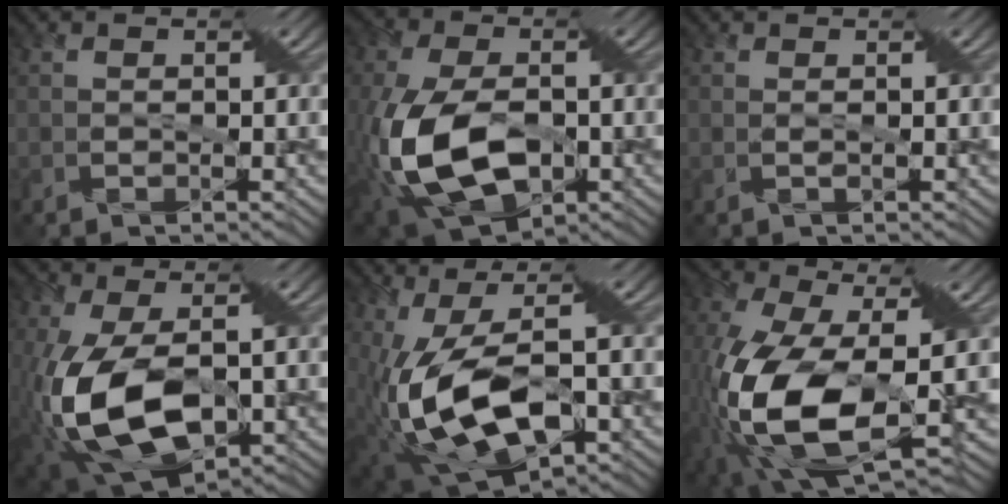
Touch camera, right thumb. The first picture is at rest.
{"total": 16.4, "force": [-4.0, 9.6, 12.7], "torque": [-0.306, -0.050, -0.061]}
{"total": 0.6, "force": [0.1, -0.3, 0.5], "torque": [-0.022, -0.004, 0.005]}
{"total": 14.7, "force": [-3.2, 7.9, 12.0], "torque": [-0.279, -0.043, -0.046]}
{"total": 14.4, "force": [-2.9, 6.6, 12.5], "torque": [-0.265, -0.028, -0.042]}
{"total": 14.8, "force": [-3.5, 6.5, 12.8], "torque": [-0.340, -0.042, -0.057]}